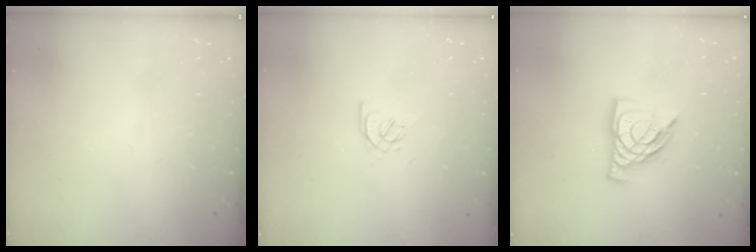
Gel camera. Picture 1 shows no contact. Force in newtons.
{"total": 2.4, "press": 2.4, "slide": 0.6}
{"total": 12.2, "press": 12.1, "slide": 1.2}